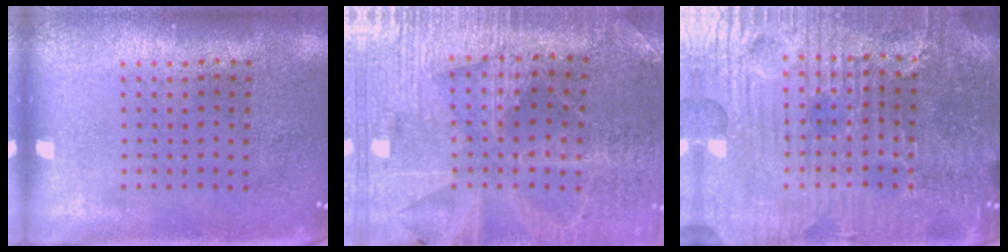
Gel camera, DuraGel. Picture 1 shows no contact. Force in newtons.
{"total": 3.1, "press": 3.0, "slide": 0.4}
{"total": 5.9, "press": 5.5, "slide": 2.2}